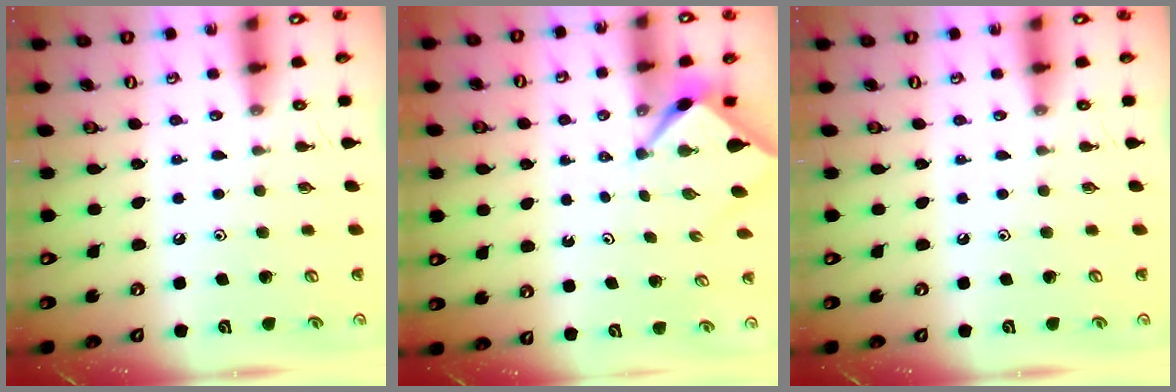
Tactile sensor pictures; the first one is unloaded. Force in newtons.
{"total": 2.5, "press": 2.5, "slide": 0.3}
{"total": 0.0}